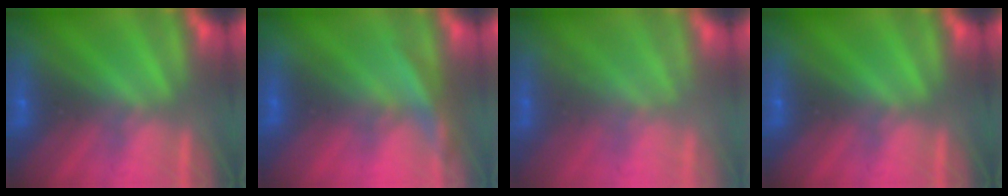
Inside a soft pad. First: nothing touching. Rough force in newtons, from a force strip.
{"total": 2.9}
{"total": 2.3}
{"total": 0.0}